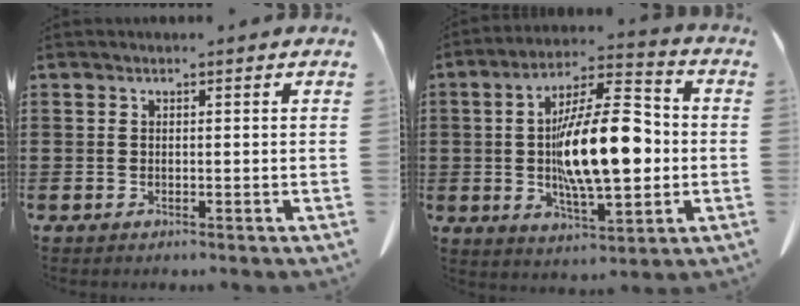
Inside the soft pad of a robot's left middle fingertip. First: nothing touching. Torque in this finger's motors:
{"motor_torque": [2.14, 0.00, 1.05, 0.21]}